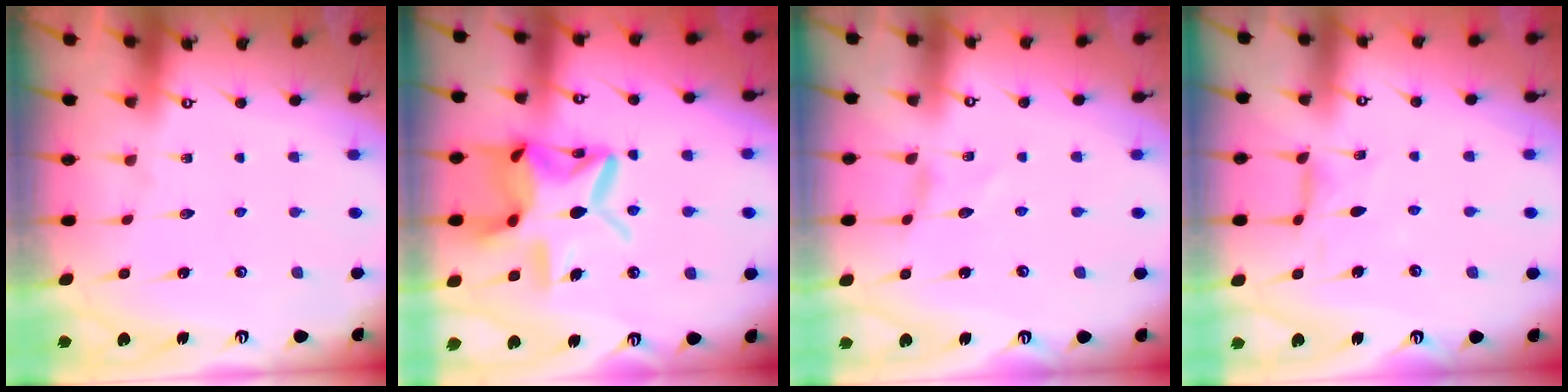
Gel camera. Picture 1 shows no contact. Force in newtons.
{"total": 18.2, "press": 18.1, "slide": 1.3}
{"total": 0.0}
{"total": 2.3, "press": 2.3, "slide": 0.5}